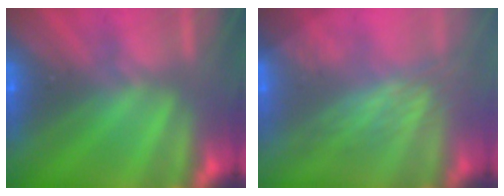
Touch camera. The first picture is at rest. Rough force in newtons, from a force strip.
{"total": 2.8}